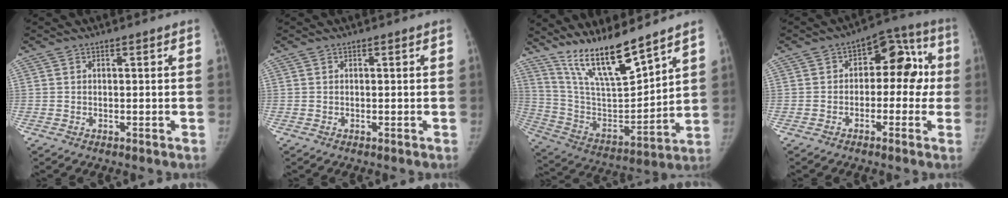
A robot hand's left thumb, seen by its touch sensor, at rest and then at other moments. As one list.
[{"total": 0.0}, {"total": 17.1, "force": [13.6, 3.1, 9.9], "torque": [-0.152, -0.078, 0.264]}, {"total": 11.1, "force": [0.0, 7.2, 8.4], "torque": [-0.045, 0.045, -0.014]}]